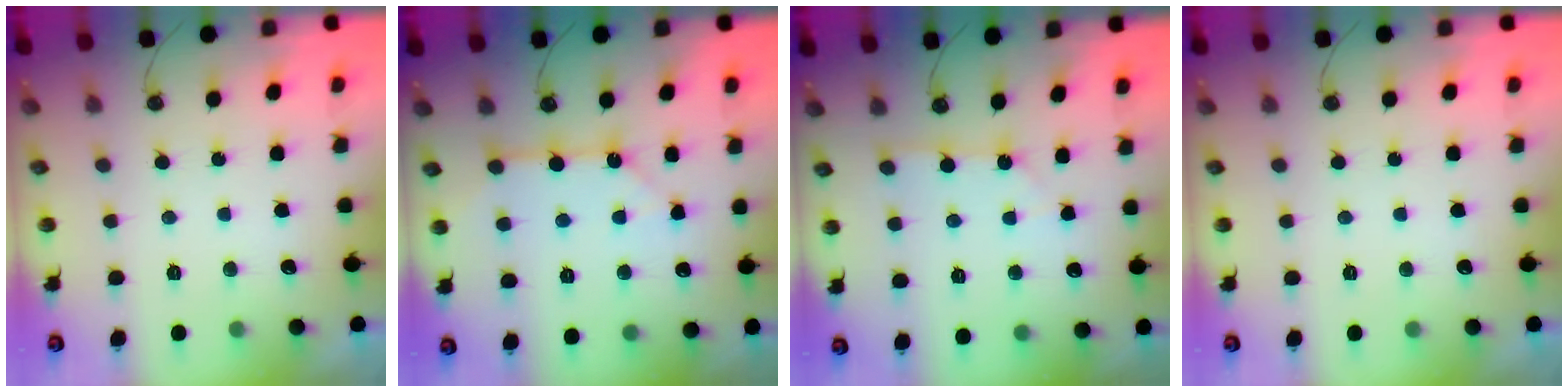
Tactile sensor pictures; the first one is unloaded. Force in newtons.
{"total": 8.1, "press": 8.1, "slide": 1.0}
{"total": 1.9, "press": 1.9, "slide": 0.1}
{"total": 0.0}